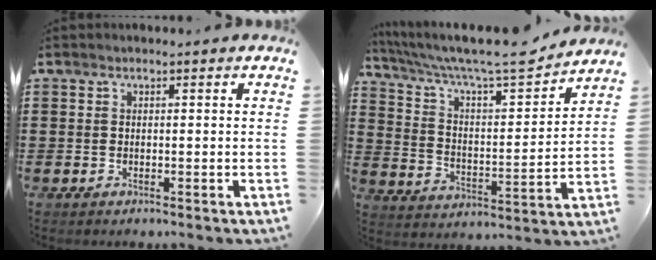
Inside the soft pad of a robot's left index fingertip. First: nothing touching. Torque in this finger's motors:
{"motor_torque": [0.21, -0.04, 0.70, 0.21]}